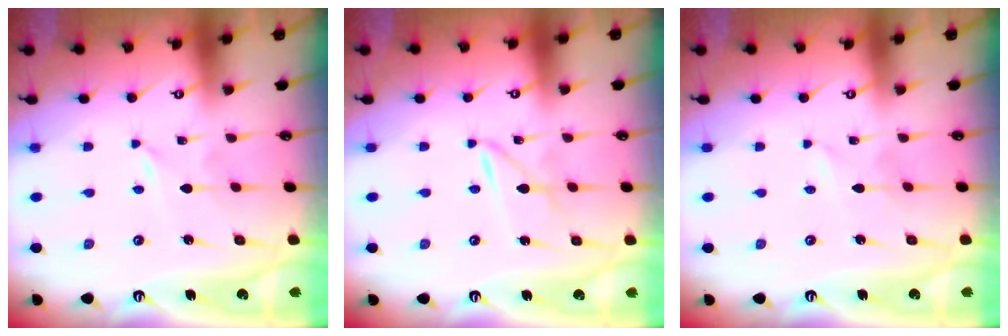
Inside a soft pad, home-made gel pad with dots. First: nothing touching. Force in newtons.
{"total": 2.2, "press": 2.1, "slide": 0.3}
{"total": 1.0, "press": 1.0, "slide": 0.1}